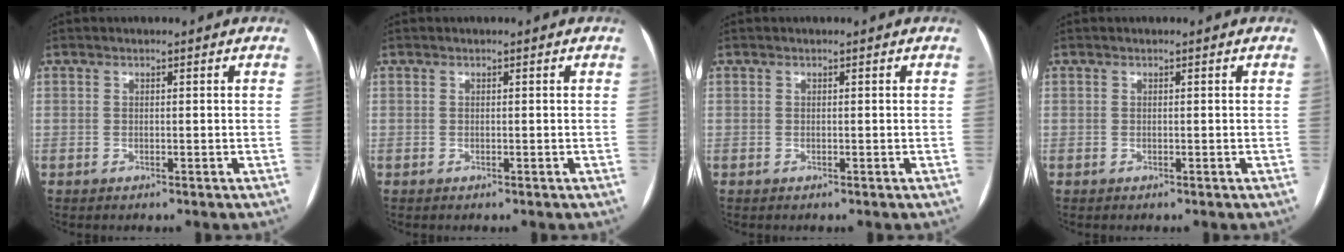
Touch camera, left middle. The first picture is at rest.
{"total": 0.0}
{"total": 0.0}
{"total": 0.0}